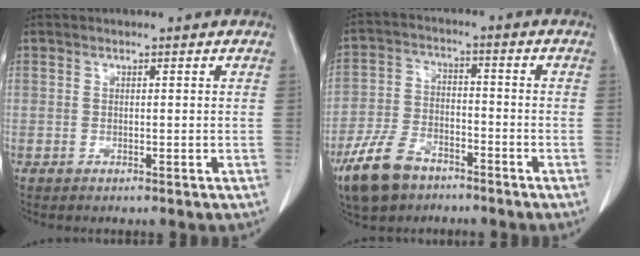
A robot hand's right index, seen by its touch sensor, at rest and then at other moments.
{"total": 10.1, "force": [-6.8, 5.3, 5.2], "torque": [-0.116, -0.003, -0.126]}